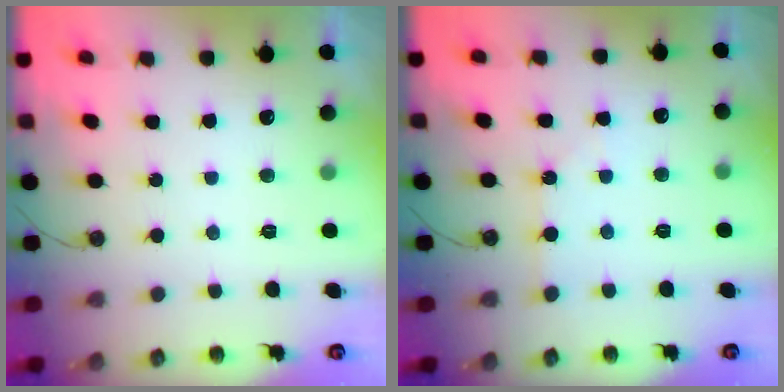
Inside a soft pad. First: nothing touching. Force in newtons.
{"total": 1.7, "press": 1.7, "slide": 0.3}